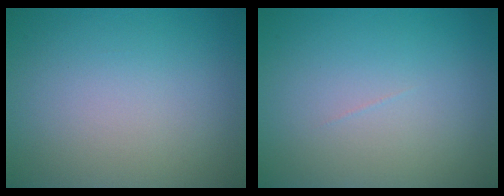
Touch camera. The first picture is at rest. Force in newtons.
{"total": 0.0}